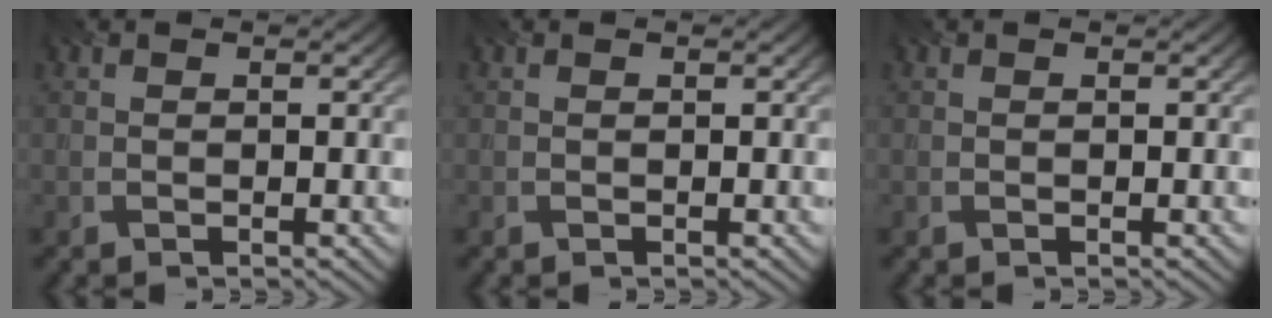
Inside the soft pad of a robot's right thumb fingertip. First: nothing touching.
{"total": 0.0}
{"total": 0.0}